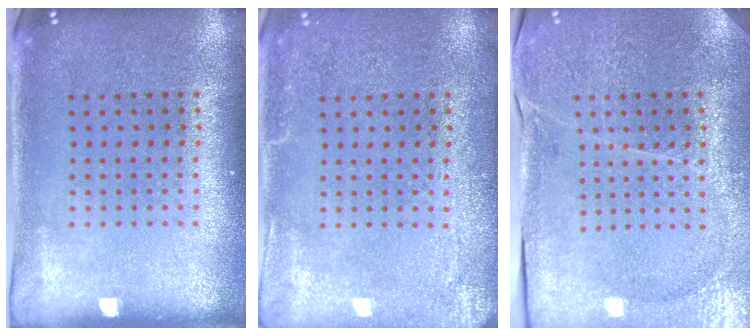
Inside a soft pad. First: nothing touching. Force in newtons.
{"total": 2.8, "press": 2.8, "slide": 0.3}
{"total": 3.5, "press": 3.4, "slide": 0.8}